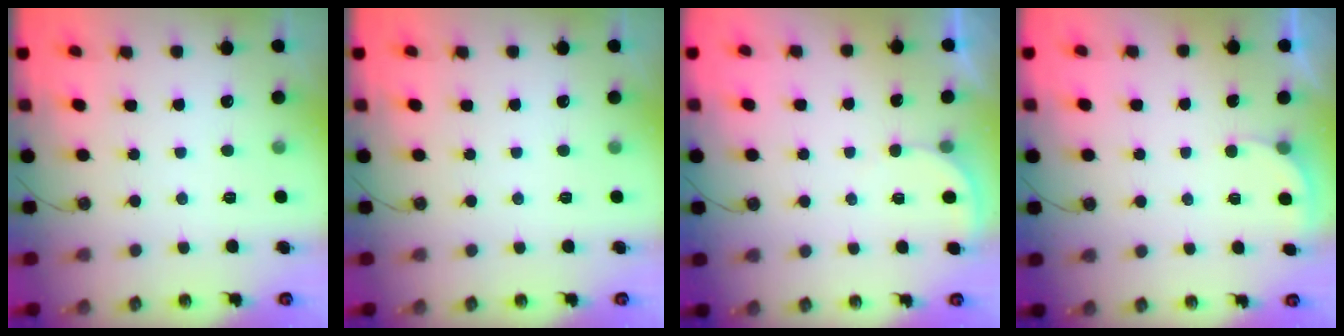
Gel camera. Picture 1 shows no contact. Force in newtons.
{"total": 0.0}
{"total": 1.6, "press": 1.6, "slide": 0.1}
{"total": 1.9, "press": 1.9, "slide": 0.2}